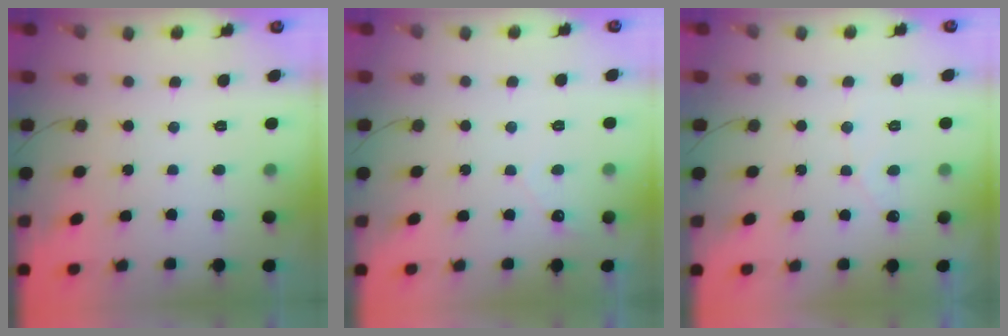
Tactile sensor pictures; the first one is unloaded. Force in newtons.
{"total": 1.7, "press": 1.7, "slide": 0.1}
{"total": 2.7, "press": 2.7, "slide": 0.1}